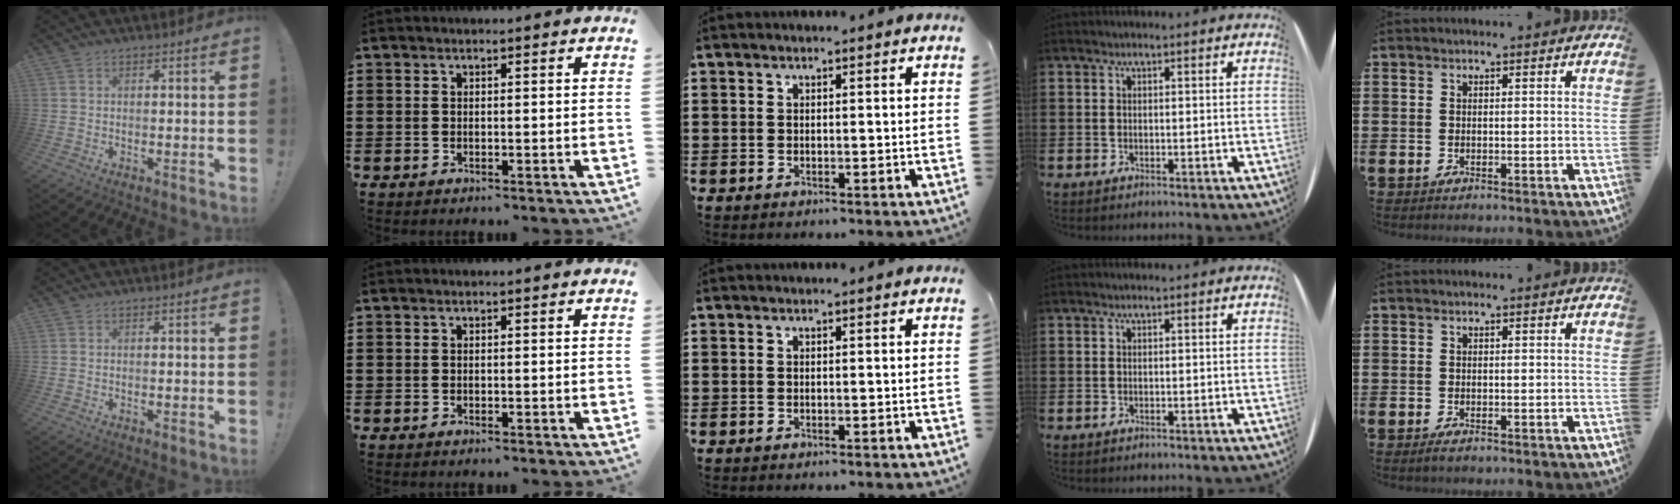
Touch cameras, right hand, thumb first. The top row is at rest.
{"little": {"total": 0.7, "force": [-0.2, 0.3, 0.7], "torque": [-0.012, 0.001, -0.004]}}